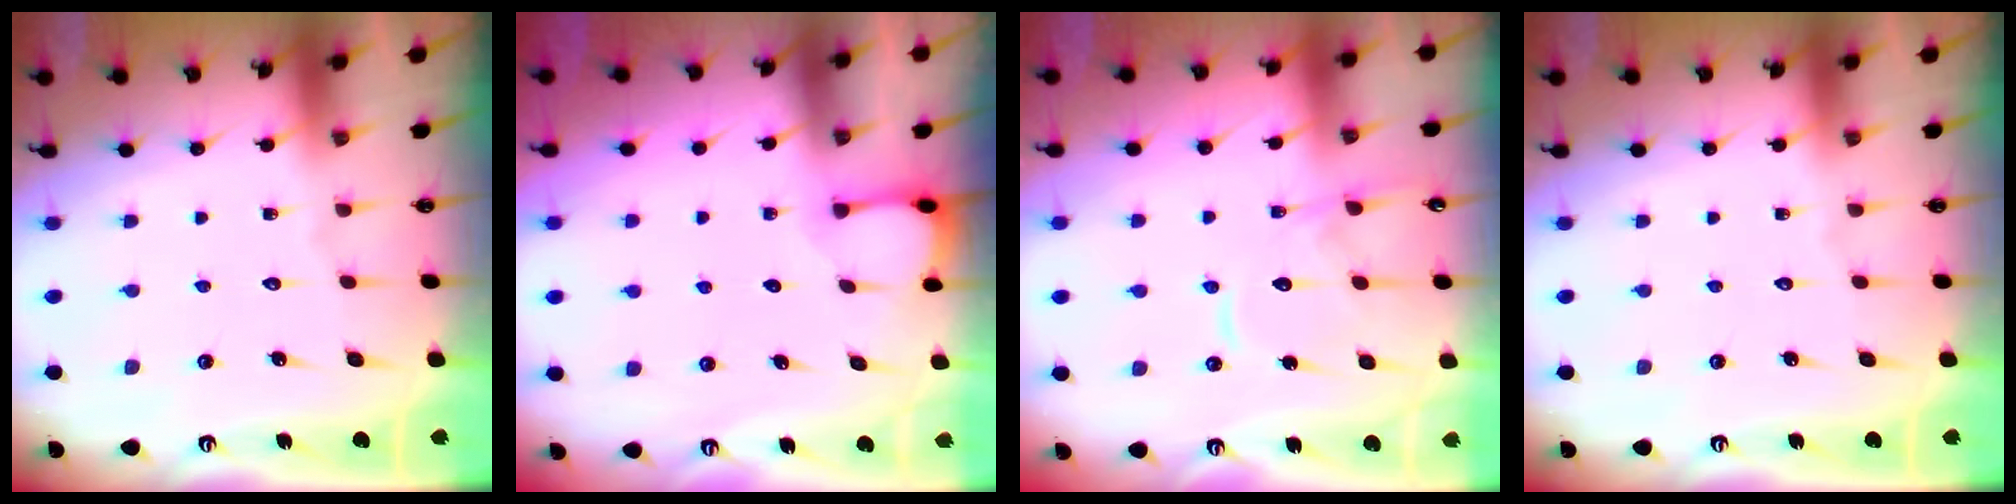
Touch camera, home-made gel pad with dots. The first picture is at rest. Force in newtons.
{"total": 1.9, "press": 1.9, "slide": 0.2}
{"total": 12.7, "press": 12.6, "slide": 1.3}
{"total": 0.0}